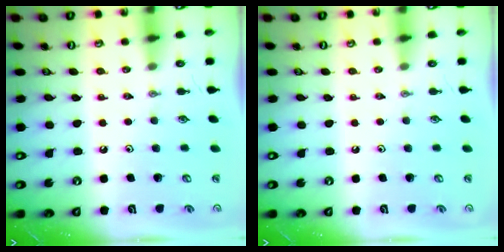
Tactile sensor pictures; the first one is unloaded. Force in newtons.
{"total": 0.0}